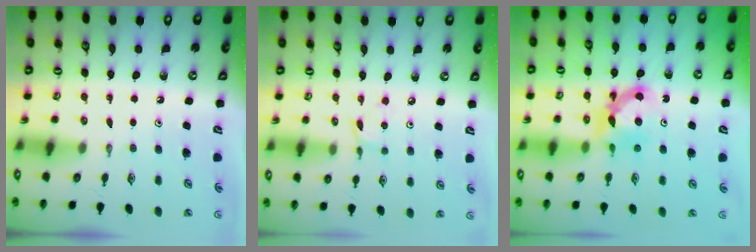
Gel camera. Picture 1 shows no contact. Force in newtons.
{"total": 2.0, "press": 2.0, "slide": 0.1}
{"total": 7.0, "press": 7.0, "slide": 0.6}